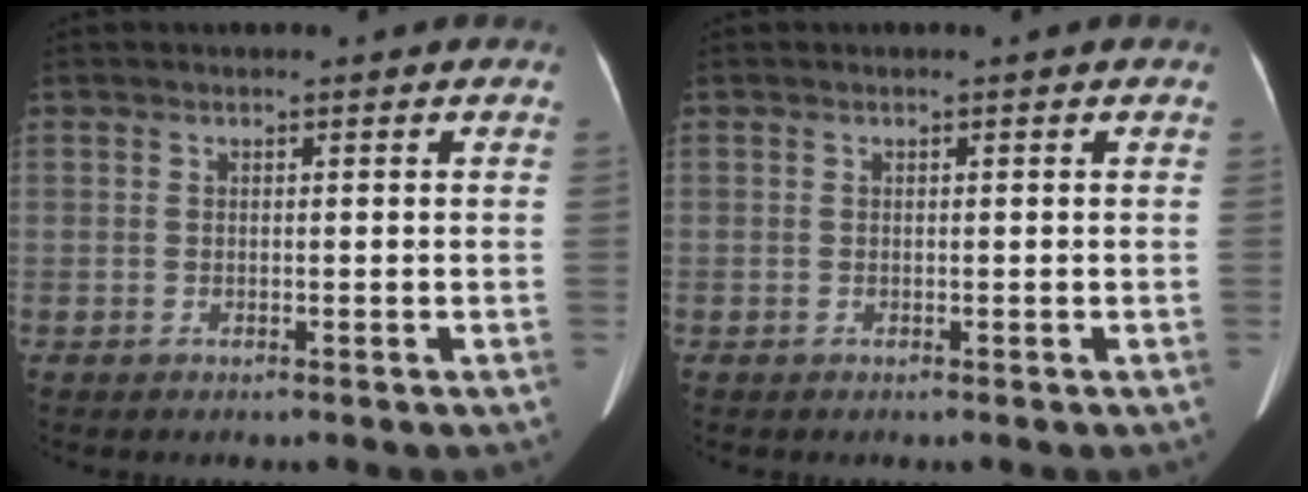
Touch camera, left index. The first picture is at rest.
{"total": 0.5, "force": [-0.4, 0.3, -0.2], "torque": [0.007, 0.004, -0.006]}